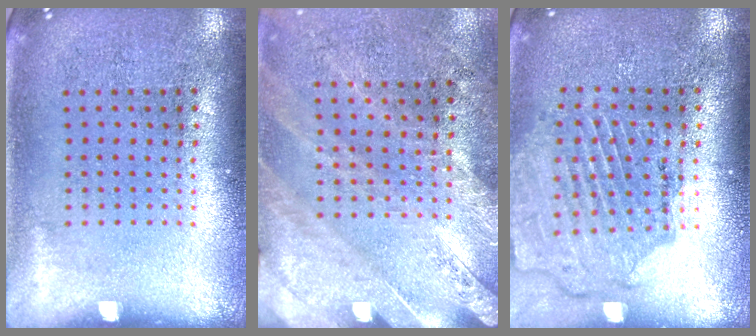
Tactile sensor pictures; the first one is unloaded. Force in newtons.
{"total": 2.5, "press": 2.3, "slide": 1.0}
{"total": 1.6, "press": 1.5, "slide": 0.3}